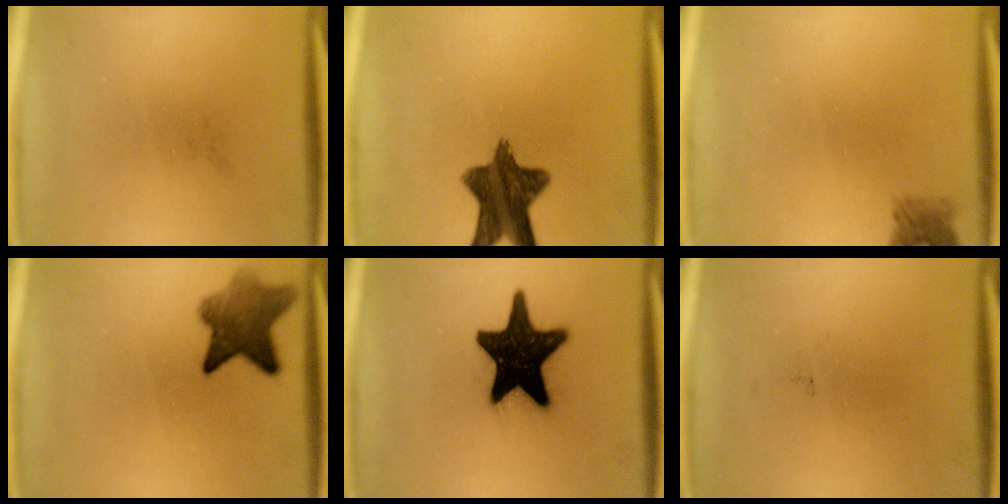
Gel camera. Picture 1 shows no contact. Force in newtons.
{"total": 11.3}
{"total": 2.1}
{"total": 6.8}
{"total": 19.7}
{"total": 0.0}